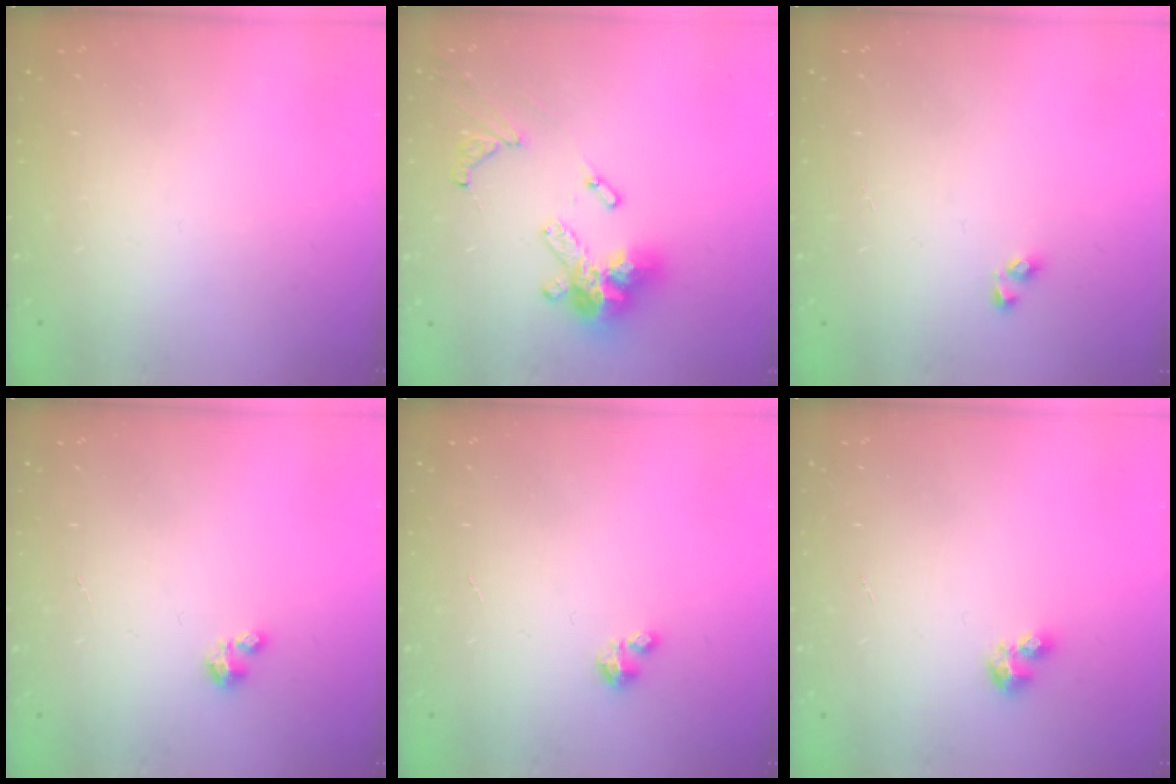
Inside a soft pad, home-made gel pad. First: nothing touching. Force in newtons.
{"total": 16.1, "press": 16.0, "slide": 1.8}
{"total": 2.9, "press": 2.9, "slide": 0.3}
{"total": 1.2, "press": 1.2, "slide": 0.2}
{"total": 1.2, "press": 1.2, "slide": 0.2}
{"total": 3.2, "press": 3.2, "slide": 0.4}